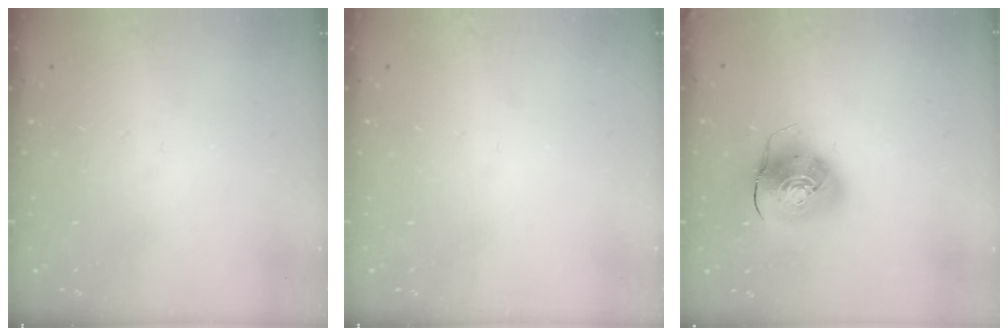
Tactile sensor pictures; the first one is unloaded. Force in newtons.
{"total": 0.0}
{"total": 10.4, "press": 10.2, "slide": 1.7}